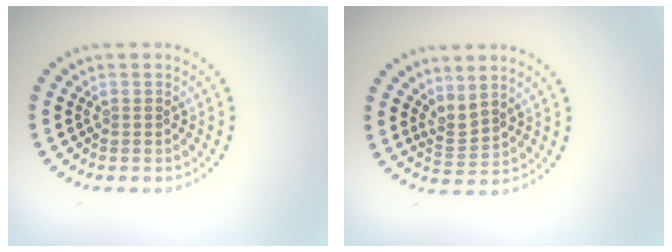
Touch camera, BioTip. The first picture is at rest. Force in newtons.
{"total": 2.1, "press": 1.4, "slide": 1.5}